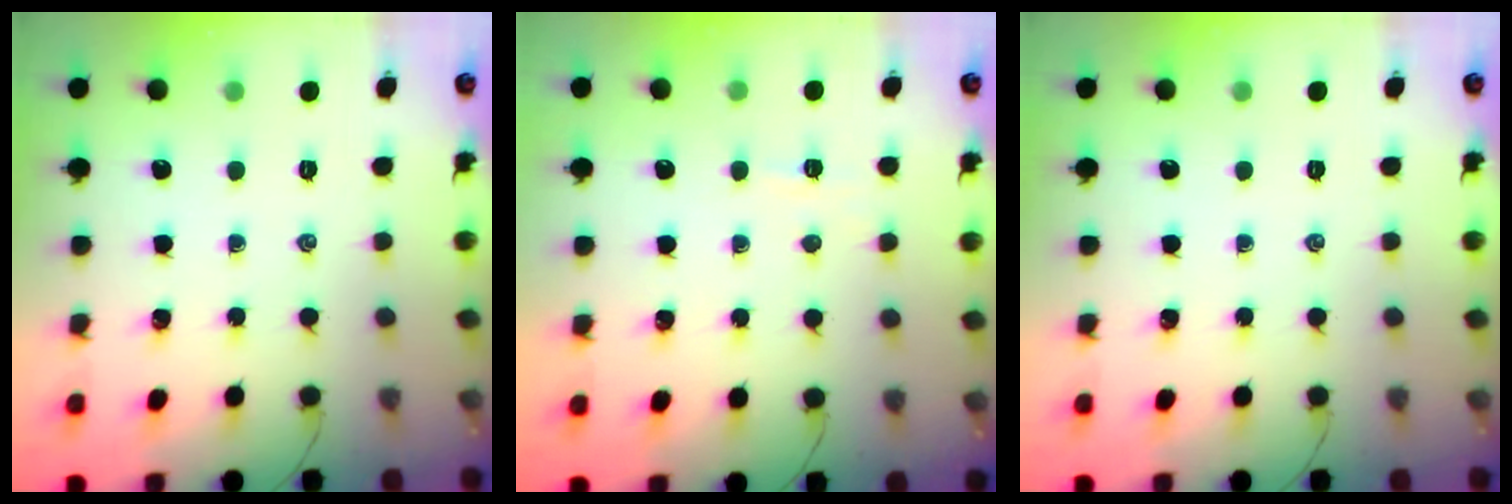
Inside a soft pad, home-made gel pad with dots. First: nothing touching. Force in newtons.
{"total": 2.8, "press": 2.7, "slide": 0.9}
{"total": 0.0}